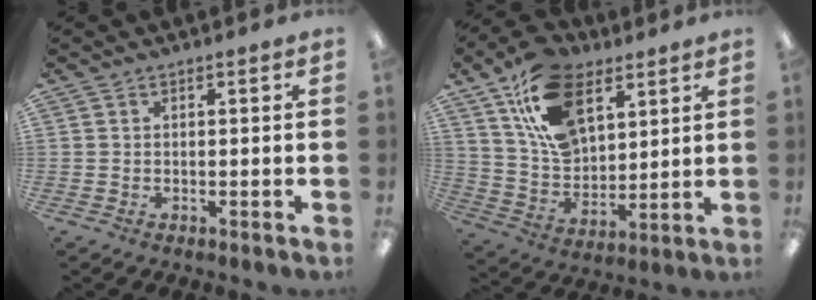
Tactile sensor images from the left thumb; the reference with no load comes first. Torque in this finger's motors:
{"motor_torque": [0.37, 0.40, -0.04, -0.21, 0.14]}